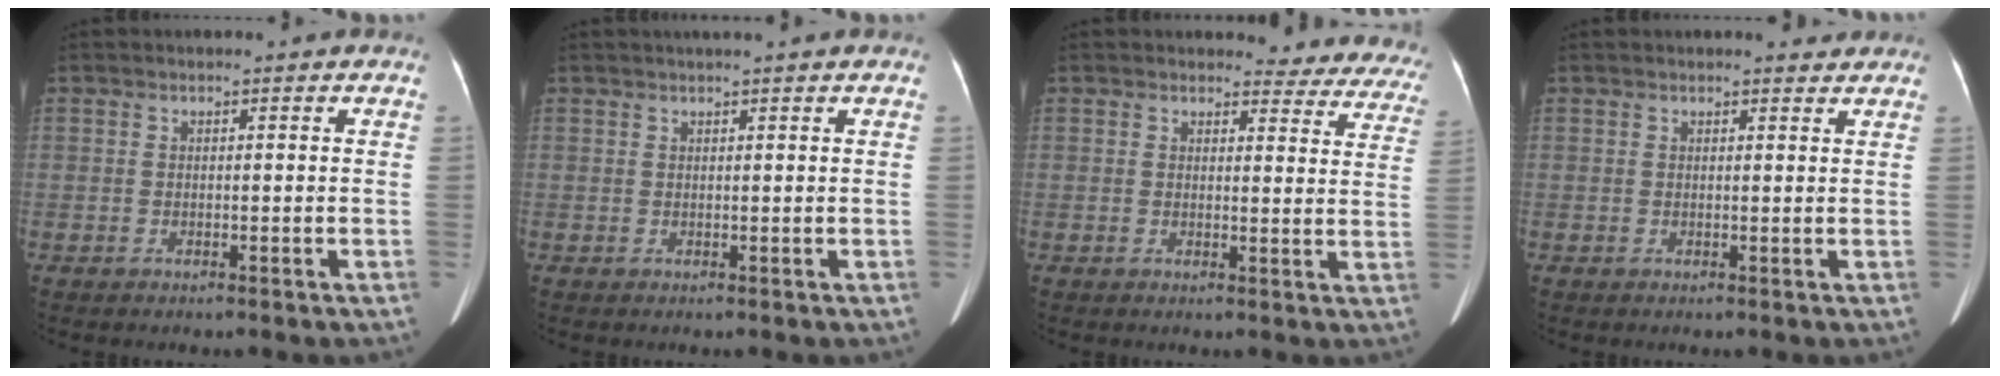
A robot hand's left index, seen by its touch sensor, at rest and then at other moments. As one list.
[{"total": 2.9, "force": [2.4, -0.2, 1.6], "torque": [-0.015, 0.027, 0.035]}, {"total": 11.9, "force": [11.3, 3.3, 1.1], "torque": [0.034, -0.056, 0.083]}, {"total": 2.4, "force": [2.2, 0.6, 0.7], "torque": [-0.008, 0.002, 0.024]}]